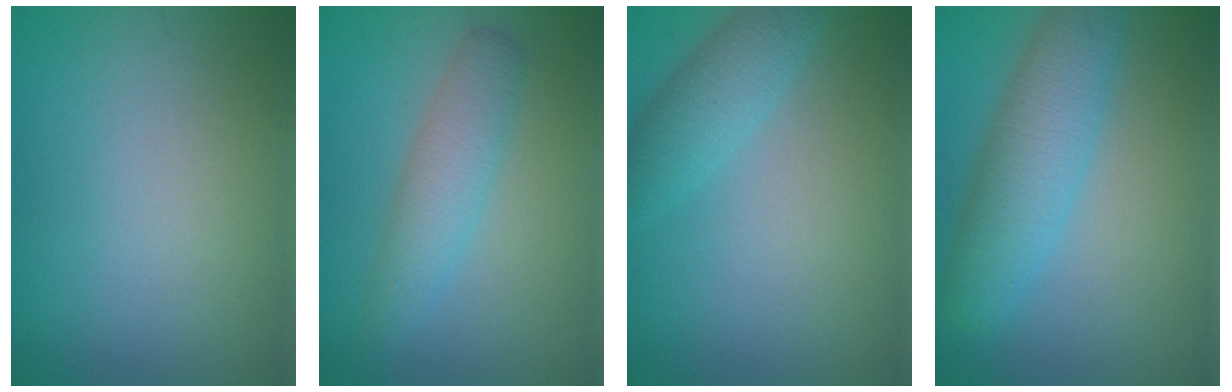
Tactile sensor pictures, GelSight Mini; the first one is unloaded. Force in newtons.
{"total": 3.5, "press": 3.5, "slide": 0.0}
{"total": 3.2, "press": 3.1, "slide": 0.2}
{"total": 5.6, "press": 5.6, "slide": 0.2}